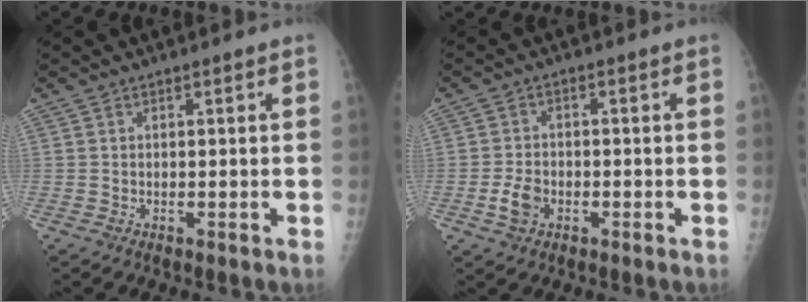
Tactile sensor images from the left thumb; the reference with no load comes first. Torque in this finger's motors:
{"motor_torque": [0.02, 0.32, 0.04, -0.06, 0.00]}